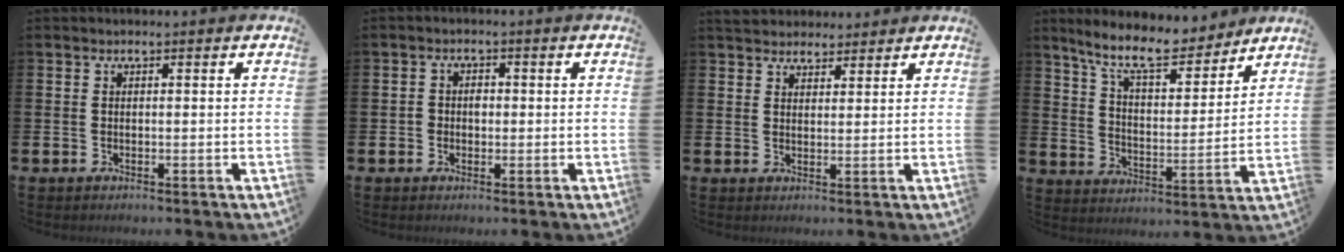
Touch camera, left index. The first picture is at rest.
{"total": 1.8, "force": [-0.2, 1.6, 0.8], "torque": [-0.008, 0.006, -0.010]}
{"total": 3.9, "force": [3.7, 1.4, 0.2], "torque": [-0.013, -0.009, 0.069]}
{"total": 10.5, "force": [9.4, 2.5, 4.1], "torque": [-0.102, -0.057, 0.164]}